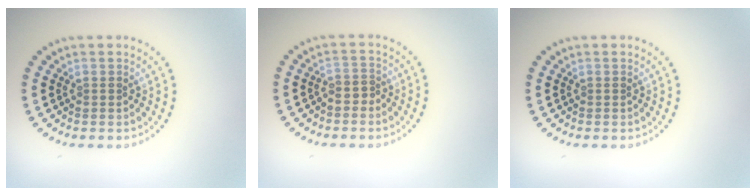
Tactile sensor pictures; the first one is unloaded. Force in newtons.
{"total": 0.9, "press": 0.7, "slide": 0.7}
{"total": 0.0}